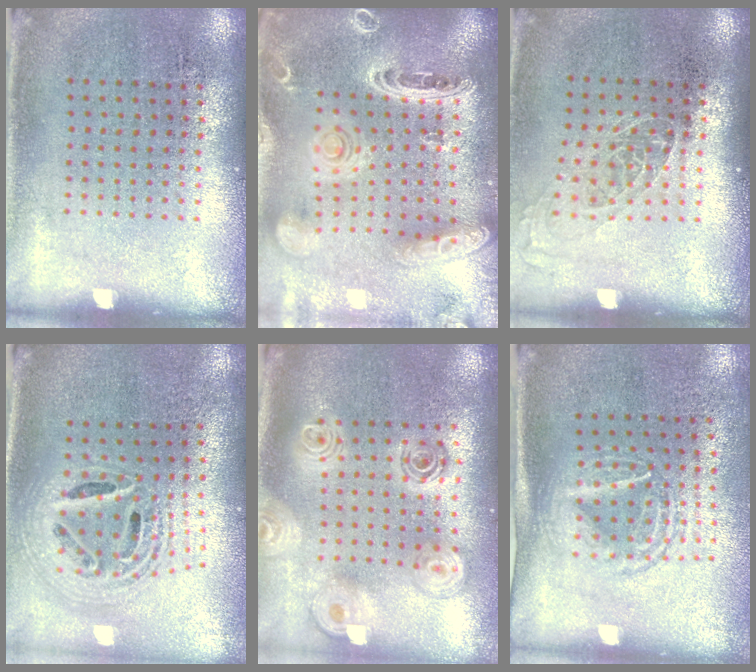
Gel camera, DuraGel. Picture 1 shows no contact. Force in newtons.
{"total": 3.7, "press": 3.0, "slide": 2.2}
{"total": 1.0, "press": 0.9, "slide": 0.5}
{"total": 2.3, "press": 1.8, "slide": 1.4}
{"total": 2.3, "press": 1.8, "slide": 1.4}
{"total": 1.7, "press": 1.4, "slide": 1.0}